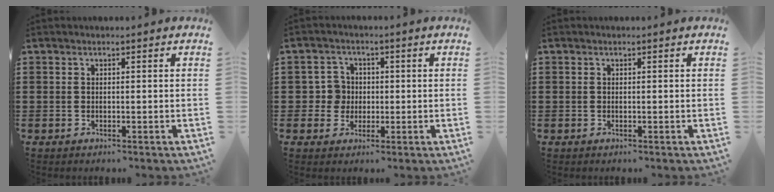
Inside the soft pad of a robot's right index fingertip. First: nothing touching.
{"total": 4.1, "force": [-0.3, 3.9, 1.1], "torque": [-0.037, 0.010, -0.007]}
{"total": 0.0}